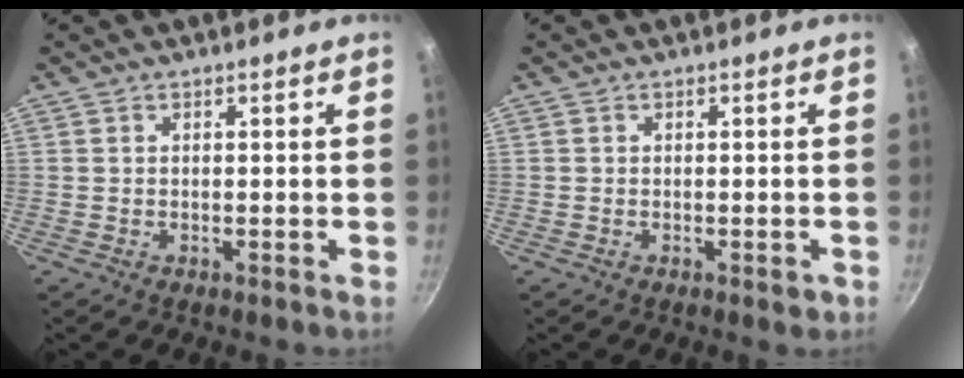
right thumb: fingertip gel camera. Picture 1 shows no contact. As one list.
[{"total": 1.4, "force": [-0.6, 0.8, 1.0], "torque": [-0.006, 0.001, -0.009]}]